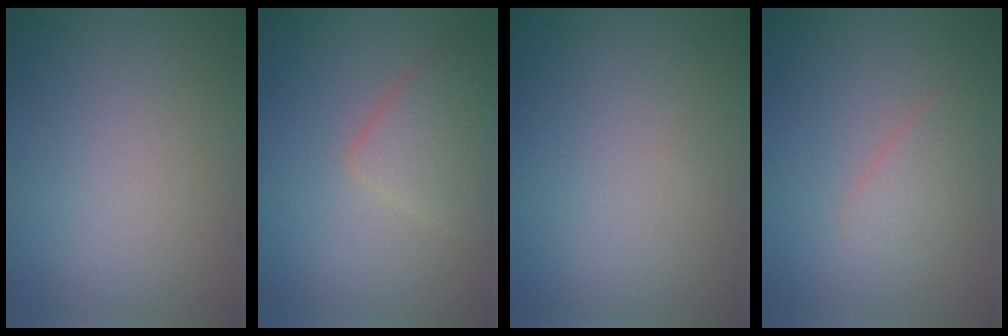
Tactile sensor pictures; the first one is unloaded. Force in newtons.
{"total": 3.3, "press": 3.3, "slide": 0.1}
{"total": 0.0}
{"total": 1.7, "press": 1.7, "slide": 0.1}